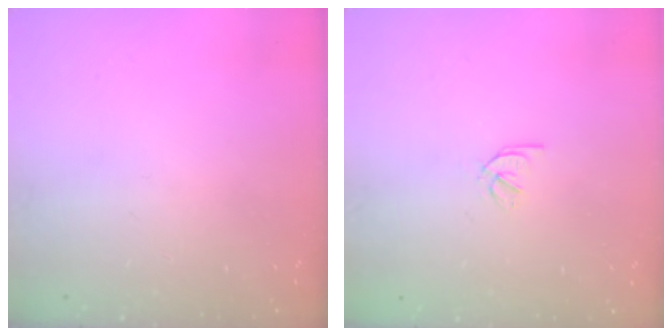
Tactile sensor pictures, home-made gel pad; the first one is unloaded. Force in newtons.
{"total": 1.9, "press": 1.9, "slide": 0.3}